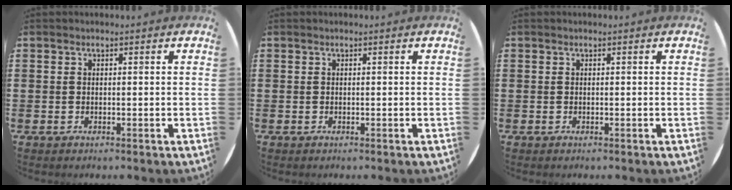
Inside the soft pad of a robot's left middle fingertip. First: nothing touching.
{"total": 0.0}
{"total": 0.0}